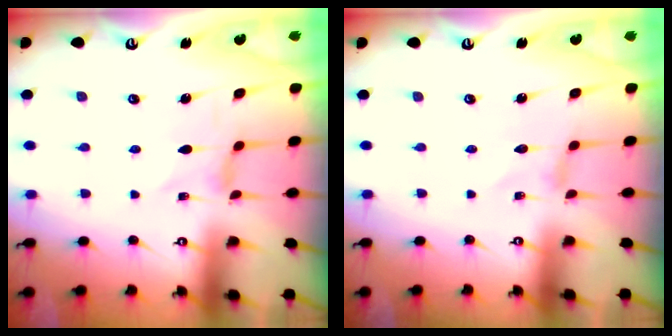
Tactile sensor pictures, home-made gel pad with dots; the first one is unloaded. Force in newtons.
{"total": 0.0}